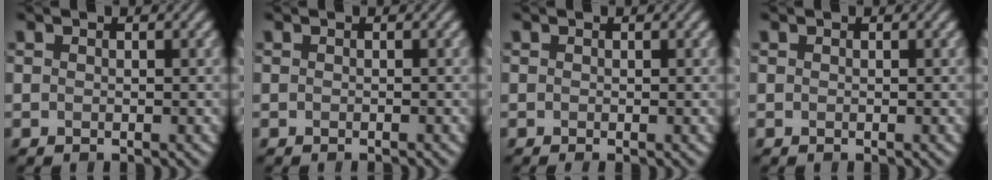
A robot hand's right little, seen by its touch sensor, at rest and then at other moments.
{"total": 0.5, "force": [-0.4, 0.1, 0.4], "torque": [-0.003, 0.001, -0.008]}
{"total": 0.6, "force": [-0.2, 0.1, 0.5], "torque": [-0.010, -0.006, -0.003]}
{"total": 0.0}